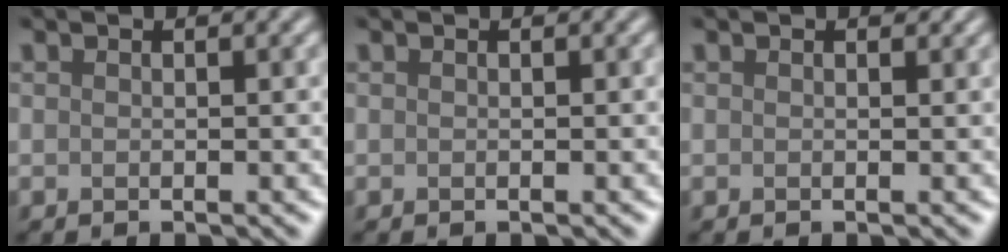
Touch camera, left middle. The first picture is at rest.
{"total": 0.0}
{"total": 0.5, "force": [0.4, 0.3, 0.3], "torque": [-0.002, -0.001, 0.004]}